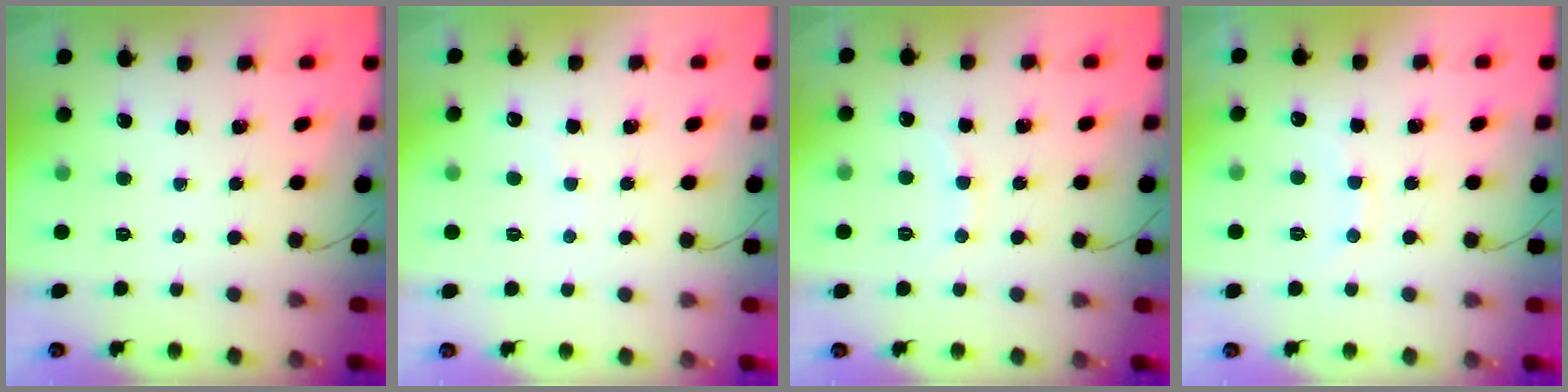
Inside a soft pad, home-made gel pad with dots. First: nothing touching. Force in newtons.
{"total": 4.8, "press": 4.6, "slide": 1.5}
{"total": 4.2, "press": 4.1, "slide": 1.0}
{"total": 6.7, "press": 6.6, "slide": 1.2}